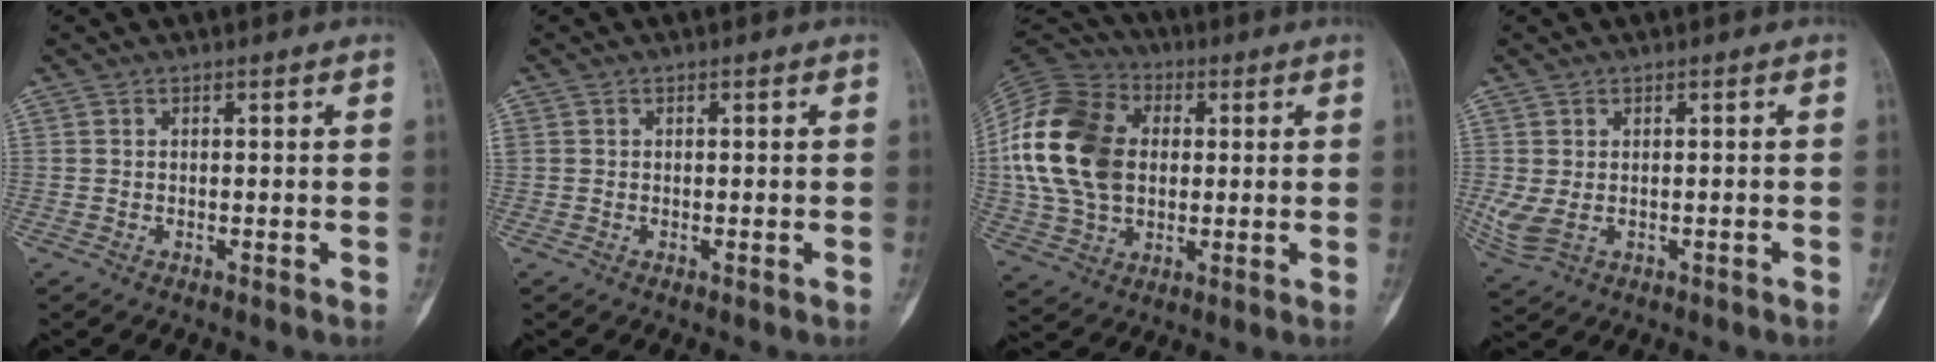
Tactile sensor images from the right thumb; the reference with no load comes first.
{"total": 0.7, "force": [-0.1, 0.6, 0.4], "torque": [-0.010, 0.002, -0.003]}
{"total": 20.3, "force": [1.8, 14.4, 14.1], "torque": [-0.273, 0.012, 0.031]}
{"total": 4.5, "force": [-0.8, 2.7, 3.5], "torque": [-0.090, 0.001, -0.003]}